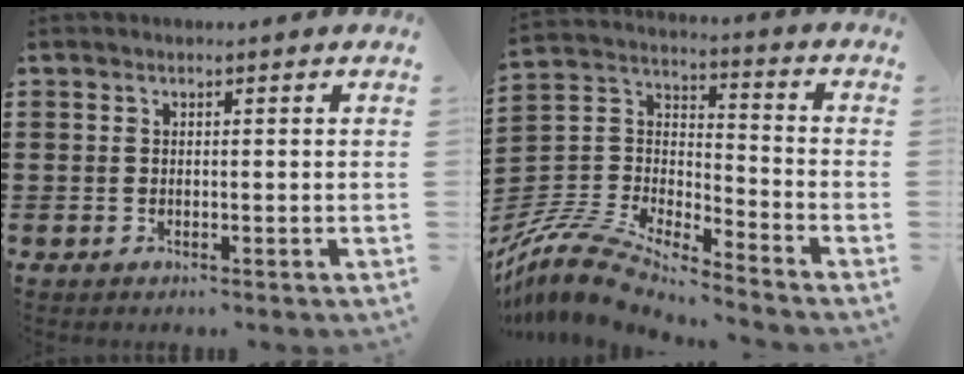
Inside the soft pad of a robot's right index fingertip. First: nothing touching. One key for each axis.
{"total": 9.8, "fx": -9.2, "fy": 1.8, "fz": 3.1, "tx": -0.091, "ty": 0.005, "tz": -0.193}